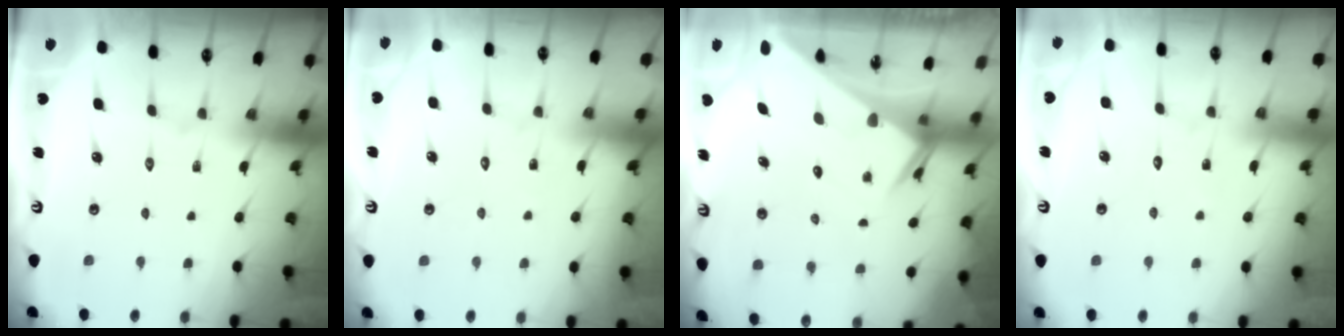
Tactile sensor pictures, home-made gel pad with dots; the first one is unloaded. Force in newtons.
{"total": 4.8, "press": 4.8, "slide": 0.4}
{"total": 3.7, "press": 3.7, "slide": 0.3}
{"total": 2.6, "press": 2.6, "slide": 0.2}